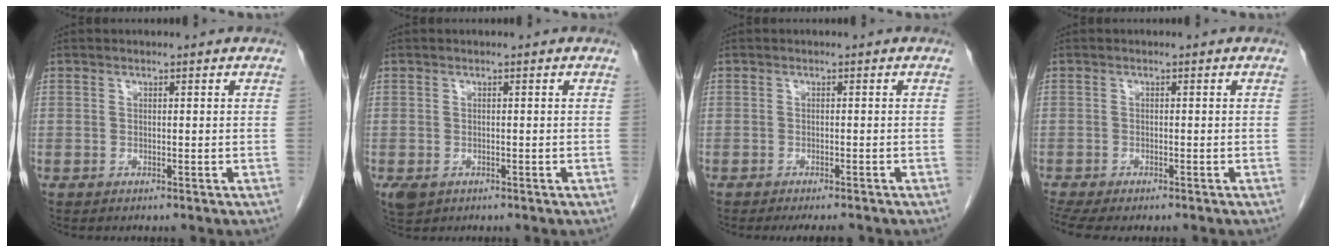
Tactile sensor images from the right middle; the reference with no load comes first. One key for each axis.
{"total": 2.1, "fx": -0.9, "fy": 1.4, "fz": 1.2, "tx": -0.027, "ty": -0.003, "tz": -0.006}
{"total": 4.0, "fx": -3.5, "fy": 0.8, "fz": 1.7, "tx": -0.015, "ty": -0.006, "tz": -0.047}
{"total": 6.2, "fx": -4.9, "fy": 1.9, "fz": 3.3, "tx": -0.057, "ty": -0.005, "tz": -0.076}